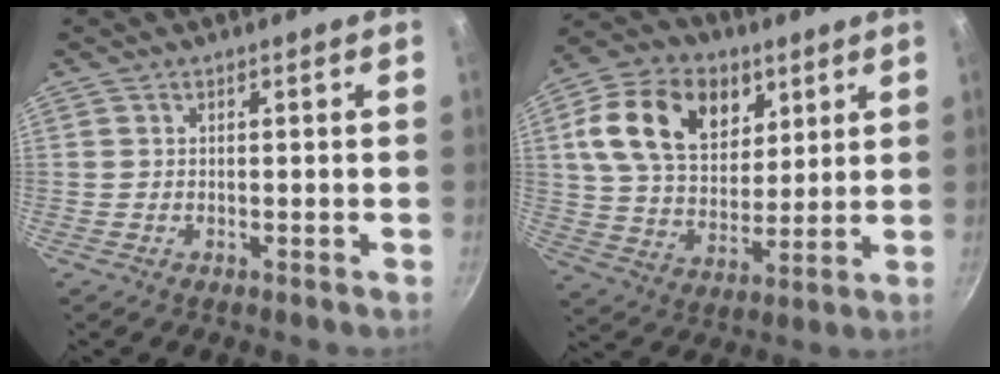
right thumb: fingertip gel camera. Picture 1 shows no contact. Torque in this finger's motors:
{"motor_torque": [-1.31, 1.93, 0.31, -0.10, 0.33]}